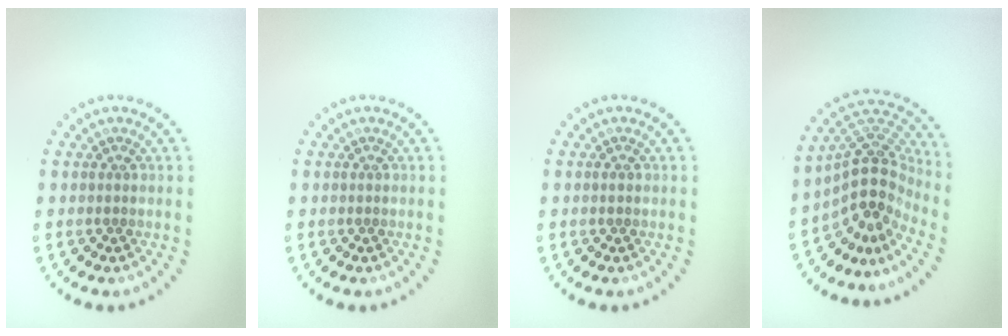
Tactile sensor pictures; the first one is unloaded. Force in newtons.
{"total": 0.0}
{"total": 0.7, "press": 0.7, "slide": 0.1}
{"total": 4.8, "press": 3.7, "slide": 3.1}